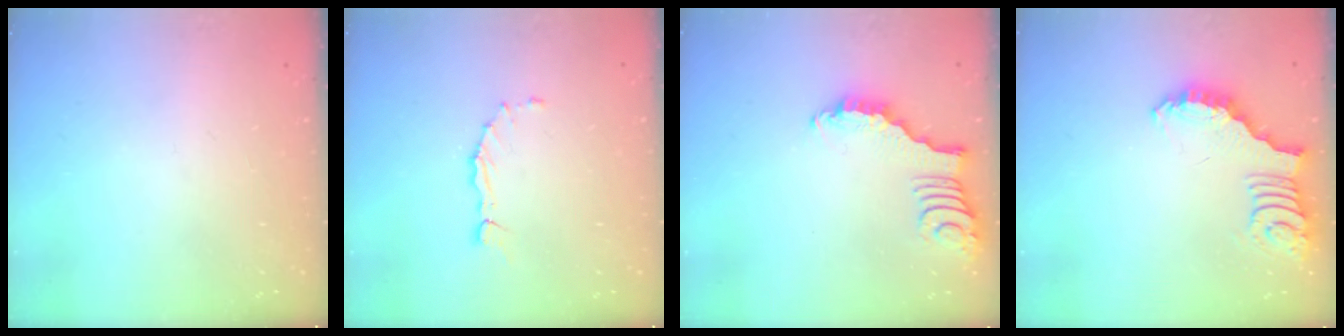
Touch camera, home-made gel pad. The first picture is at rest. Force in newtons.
{"total": 1.6, "press": 1.6, "slide": 0.3}
{"total": 2.3, "press": 2.3, "slide": 0.3}
{"total": 2.7, "press": 2.7, "slide": 0.5}